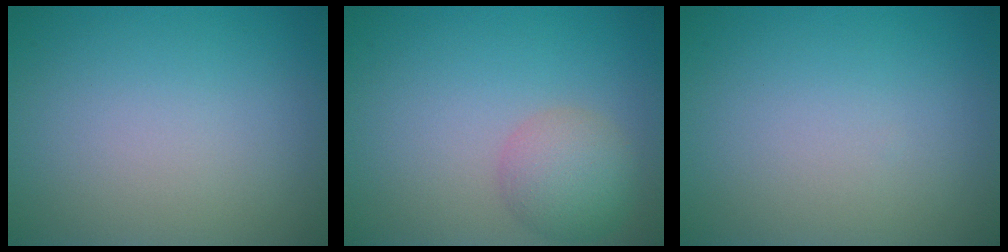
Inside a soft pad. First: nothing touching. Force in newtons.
{"total": 3.7, "press": 3.6, "slide": 0.2}
{"total": 0.0}